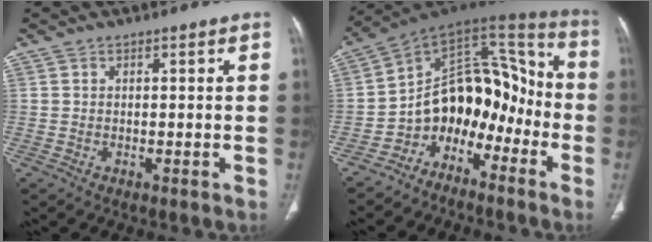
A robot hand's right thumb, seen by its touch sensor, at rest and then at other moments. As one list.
[{"total": 14.4, "force": [-6.6, 9.9, 8.2], "torque": [-0.071, 0.123, -0.118]}]